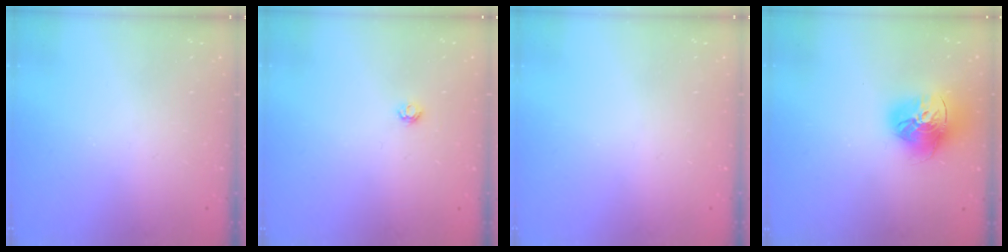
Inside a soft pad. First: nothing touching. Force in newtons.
{"total": 3.8, "press": 3.8, "slide": 0.6}
{"total": 0.0}
{"total": 17.9, "press": 17.9, "slide": 1.6}